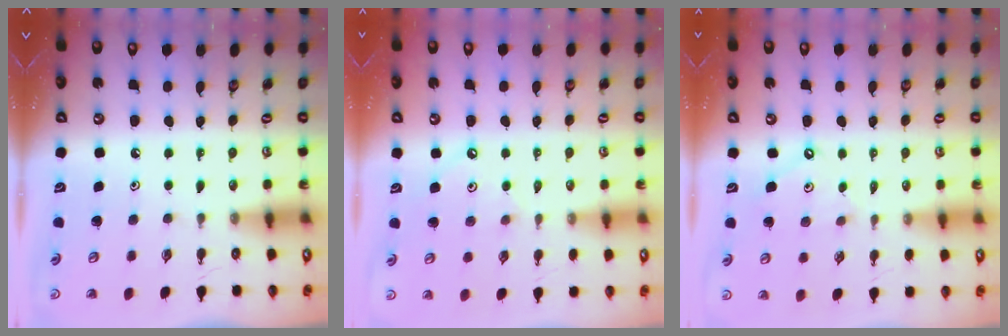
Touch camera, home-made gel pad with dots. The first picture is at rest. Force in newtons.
{"total": 2.6, "press": 2.6, "slide": 0.3}
{"total": 5.0, "press": 5.0, "slide": 0.5}